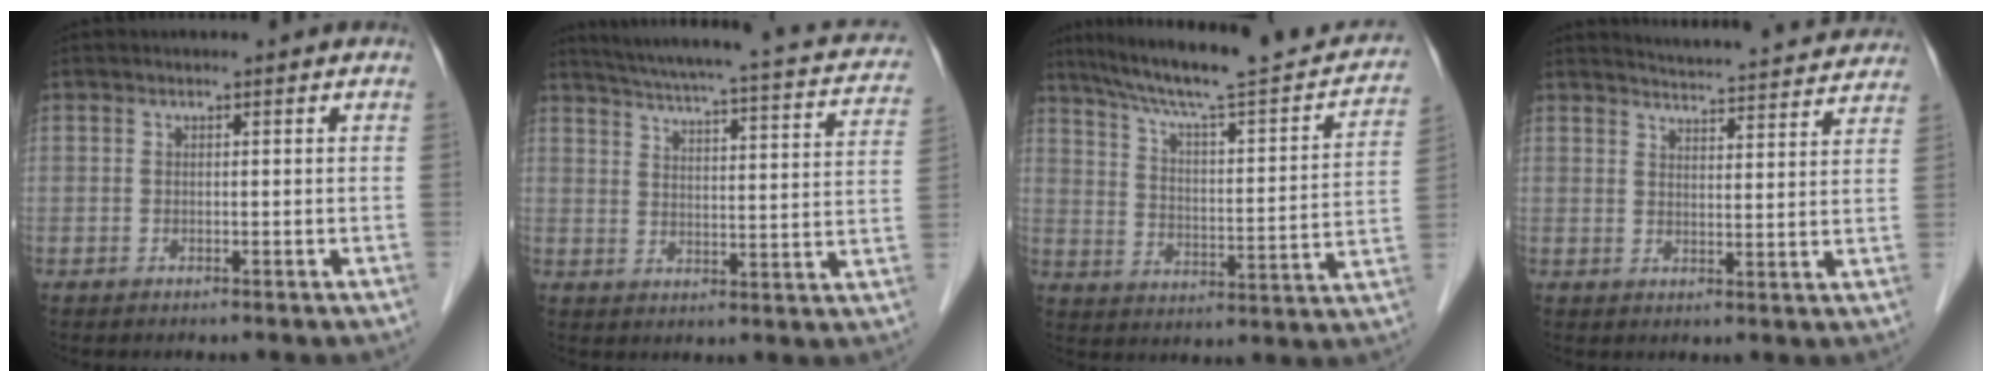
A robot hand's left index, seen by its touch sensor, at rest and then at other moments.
{"total": 22.0, "force": [18.4, 3.9, 11.4], "torque": [-0.165, -0.003, 0.218]}
{"total": 24.1, "force": [20.4, 3.1, 12.5], "torque": [-0.191, 0.000, 0.278]}
{"total": 17.5, "force": [16.8, 1.8, 4.2], "torque": [-0.055, -0.021, 0.199]}